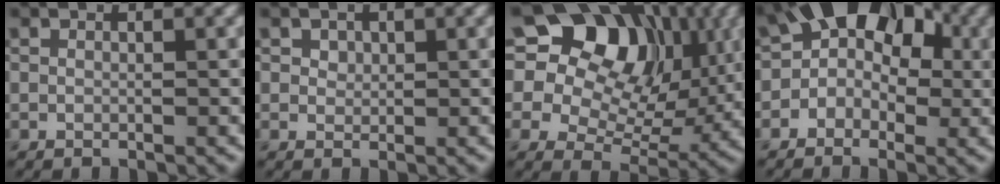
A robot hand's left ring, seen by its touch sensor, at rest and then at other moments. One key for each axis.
{"total": 1.3, "fx": 0.7, "fy": 1.0, "fz": 0.4, "tx": -0.007, "ty": -0.003, "tz": 0.012}
{"total": 16.7, "fx": 7.4, "fy": 12.1, "fz": 8.8, "tx": -0.176, "ty": 0.073, "tz": 0.115}
{"total": 8.2, "fx": 1.4, "fy": 6.3, "fz": 5.1, "tx": -0.030, "ty": 0.027, "tz": -0.015}